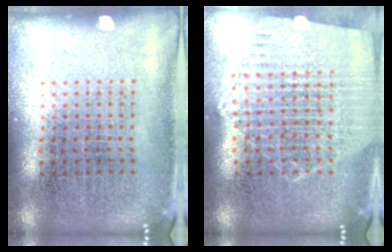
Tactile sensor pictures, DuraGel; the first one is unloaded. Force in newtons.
{"total": 1.2, "press": 1.2, "slide": 0.1}